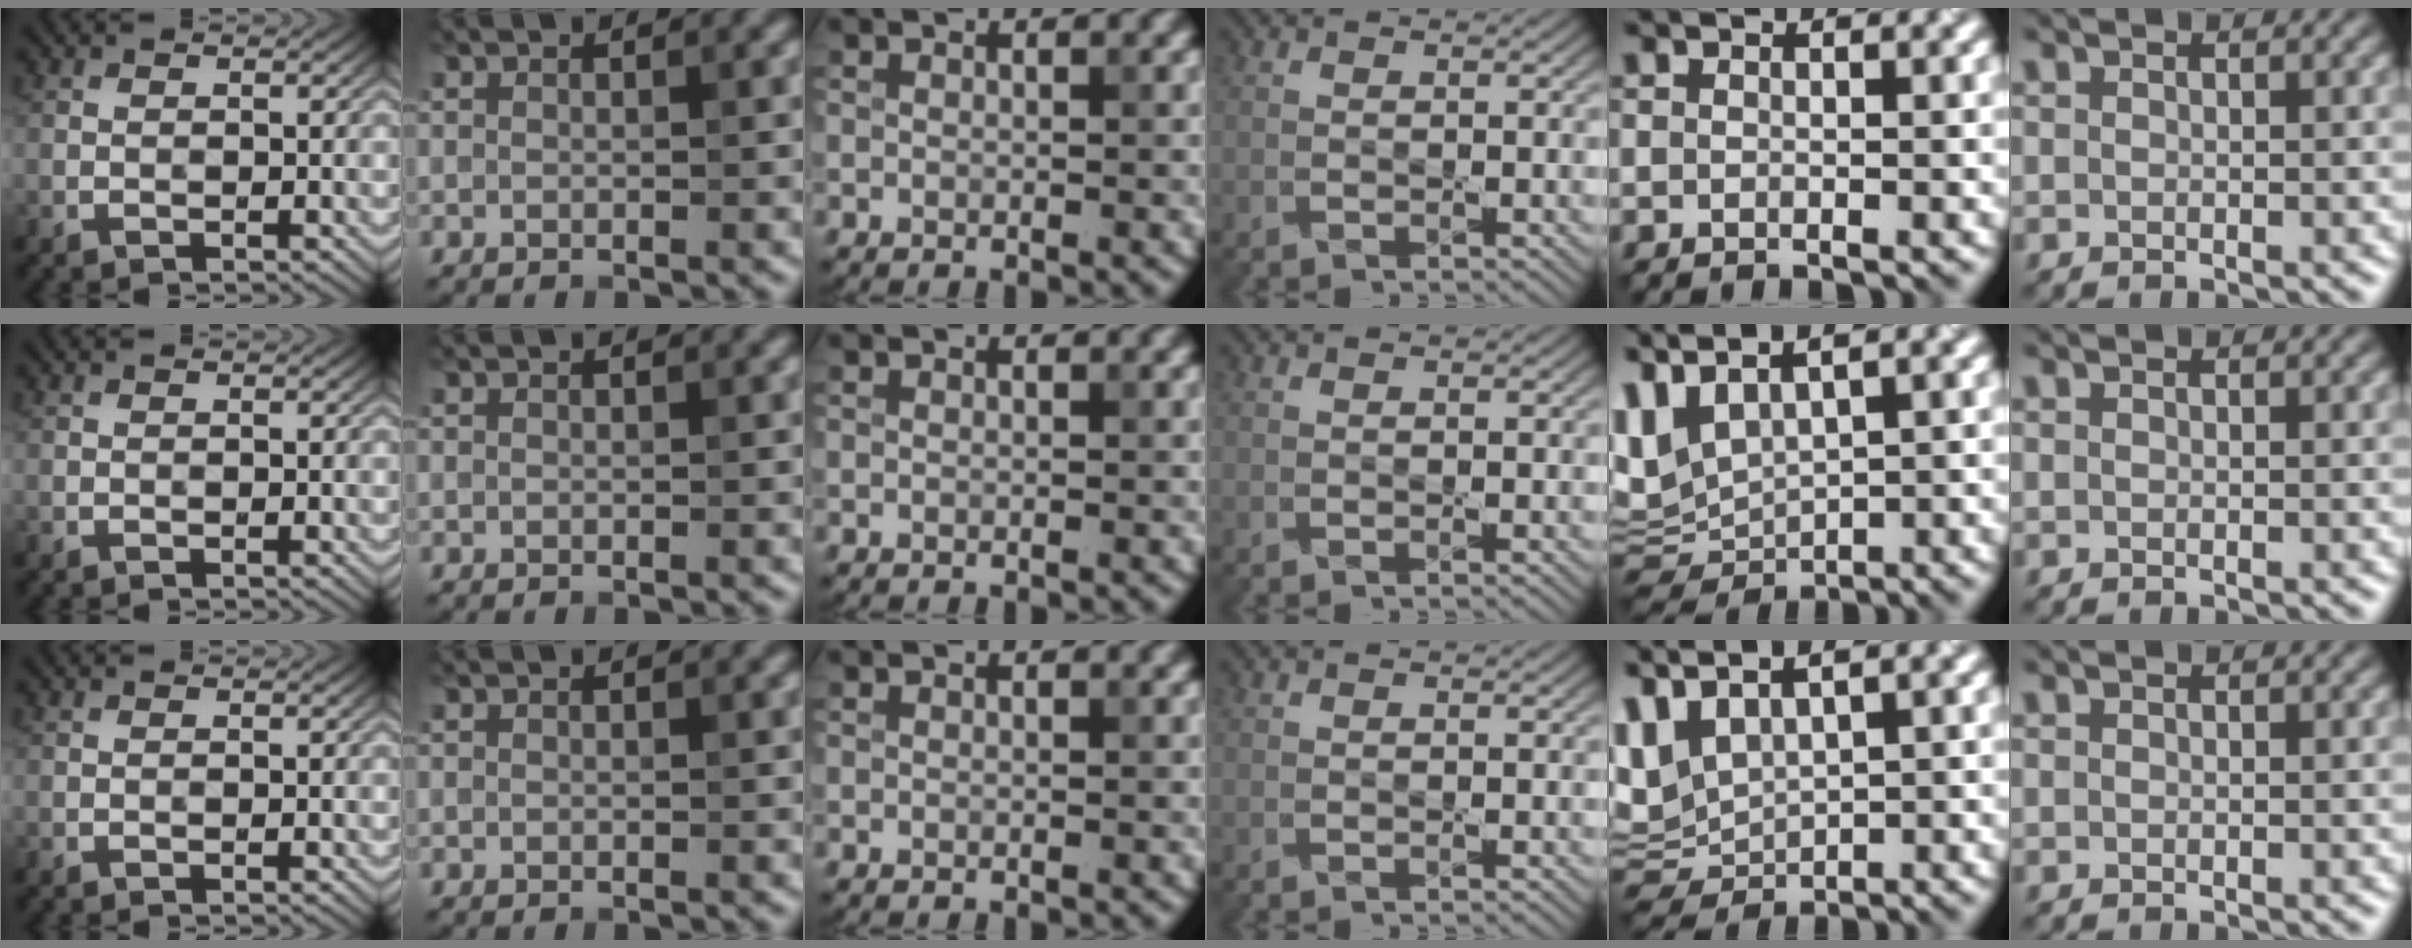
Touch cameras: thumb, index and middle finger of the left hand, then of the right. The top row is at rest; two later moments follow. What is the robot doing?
{"motion": "press", "object": "sticker"}